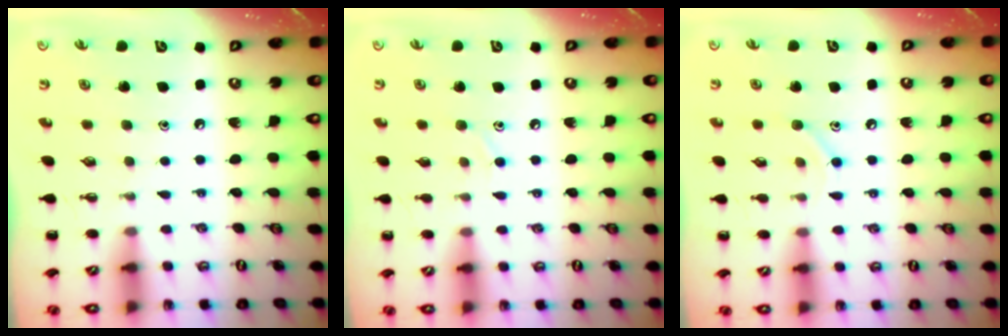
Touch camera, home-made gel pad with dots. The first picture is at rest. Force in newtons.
{"total": 5.0, "press": 4.7, "slide": 1.9}
{"total": 7.2, "press": 7.1, "slide": 1.4}